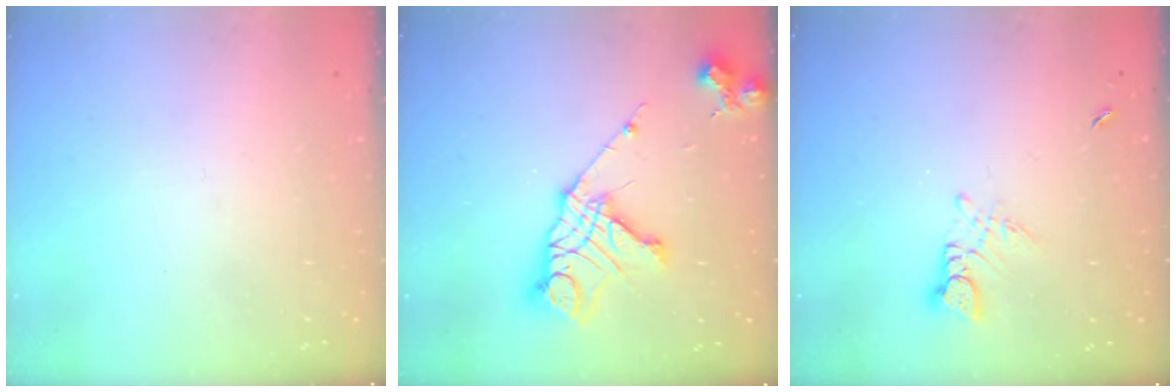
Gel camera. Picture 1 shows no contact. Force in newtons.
{"total": 16.2, "press": 16.1, "slide": 1.9}
{"total": 3.2, "press": 3.2, "slide": 0.3}